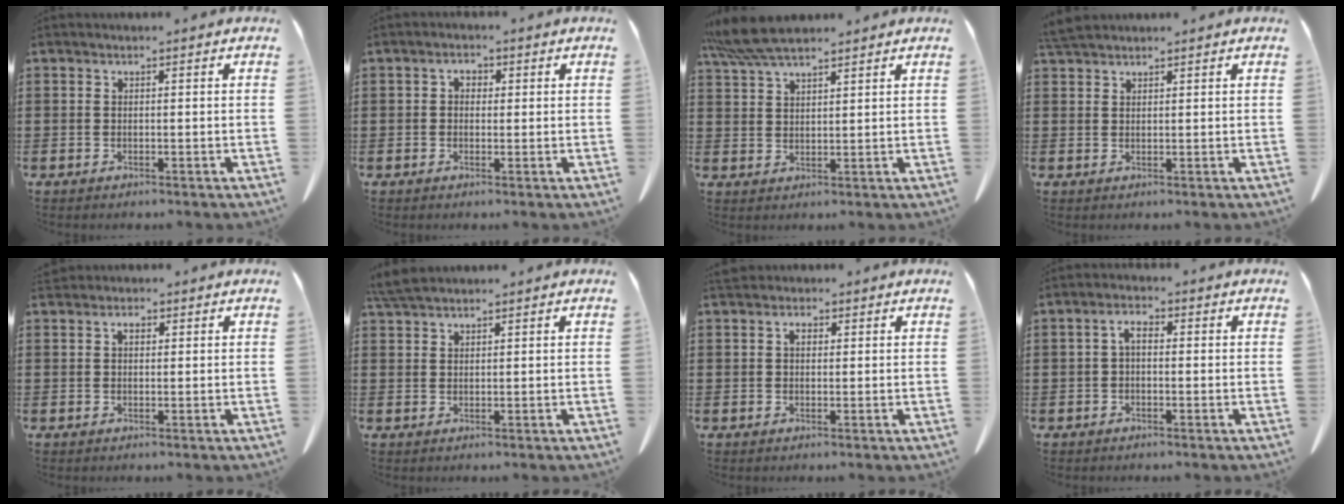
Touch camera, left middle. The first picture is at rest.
{"total": 1.7, "force": [0.2, 1.2, 1.1], "torque": [-0.026, 0.006, 0.003]}
{"total": 6.5, "force": [5.4, 1.3, 3.4], "torque": [-0.081, -0.008, 0.104]}
{"total": 2.8, "force": [2.5, 0.5, 1.0], "torque": [-0.028, -0.001, 0.051]}
{"total": 1.4, "force": [0.9, 0.8, 0.8], "torque": [-0.011, 0.000, 0.016]}
{"total": 3.5, "force": [3.1, 0.6, 1.6], "torque": [-0.040, -0.002, 0.060]}
{"total": 1.8, "force": [0.9, 1.1, 1.1], "torque": [-0.018, 0.001, 0.015]}
{"total": 2.9, "force": [-0.2, 1.3, 2.6], "torque": [-0.054, 0.008, -0.006]}